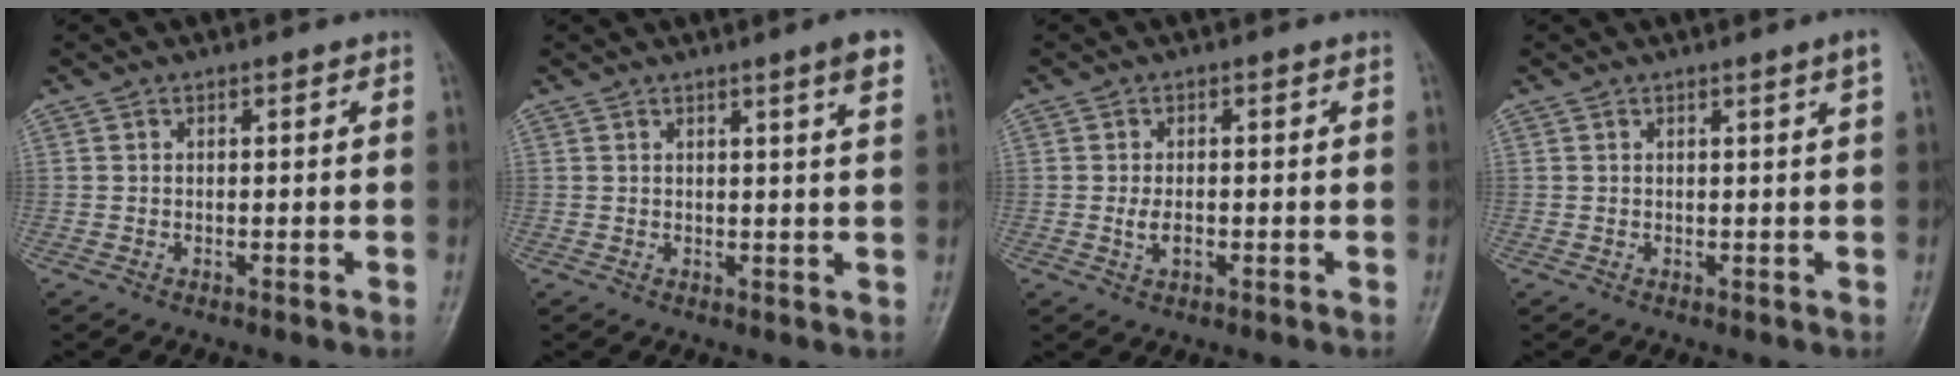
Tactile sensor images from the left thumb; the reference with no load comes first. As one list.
[{"total": 4.7, "force": [2.7, -0.1, 3.9], "torque": [-0.048, -0.014, 0.034]}, {"total": 2.9, "force": [-0.6, 1.8, 2.2], "torque": [-0.039, 0.002, -0.012]}, {"total": 1.5, "force": [0.8, -0.5, 1.2], "torque": [-0.022, -0.008, 0.015]}]